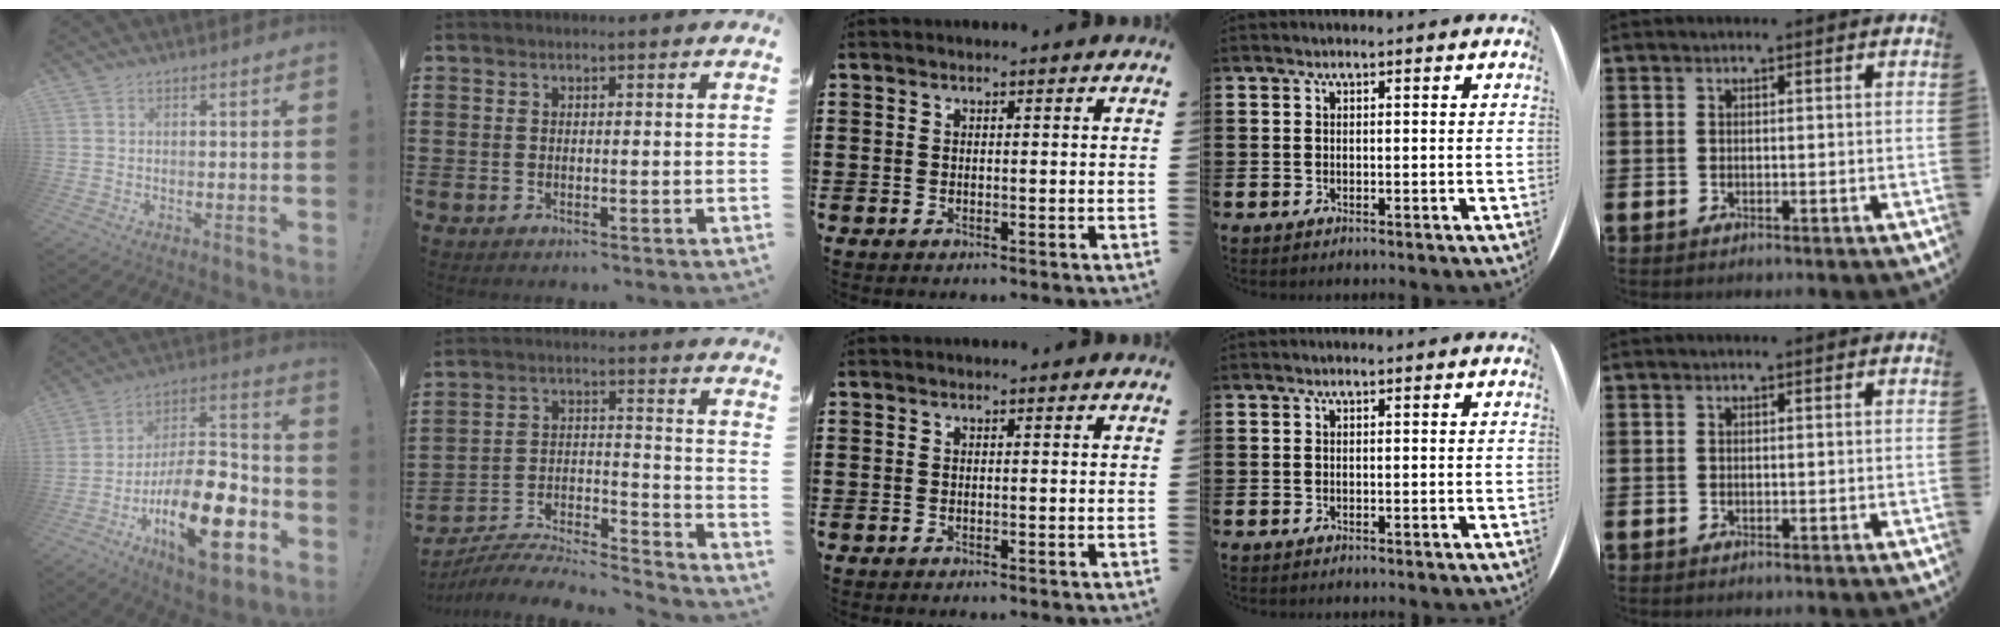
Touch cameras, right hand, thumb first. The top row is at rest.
{"thumb": {"total": 24.2, "force": [-9.7, 9.9, 19.8], "torque": [-0.339, 0.048, -0.152]}, "index": {"total": 6.9, "force": [-6.7, 0.7, 1.8], "torque": [-0.033, 0.001, -0.134]}}